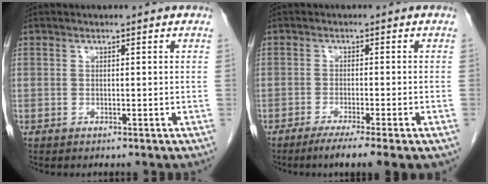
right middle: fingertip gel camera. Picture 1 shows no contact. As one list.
[{"total": 7.5, "force": [-5.1, 0.3, 5.5], "torque": [-0.074, -0.017, -0.073]}]